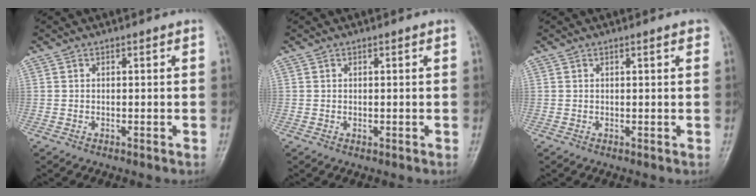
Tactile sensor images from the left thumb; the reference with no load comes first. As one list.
[{"total": 0.5, "force": [0.1, 0.4, 0.3], "torque": [-0.003, -0.001, 0.002]}, {"total": 1.5, "force": [0.9, 0.4, 1.2], "torque": [-0.015, -0.001, 0.009]}]